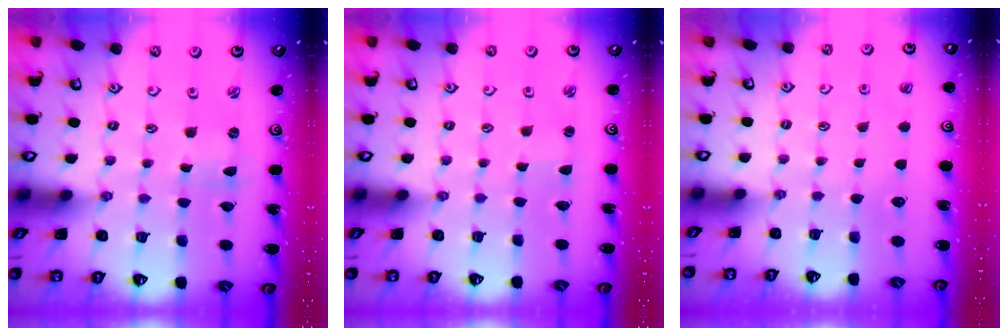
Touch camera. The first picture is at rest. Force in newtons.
{"total": 1.0, "press": 1.0, "slide": 0.2}
{"total": 0.0}